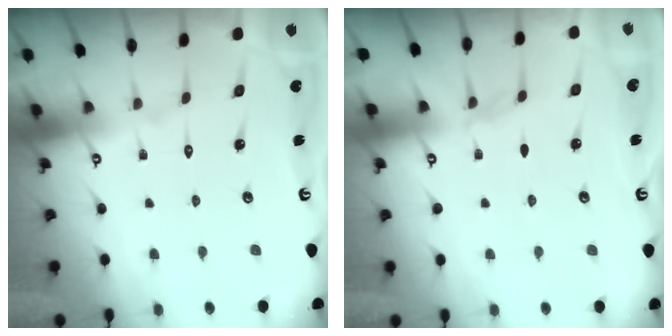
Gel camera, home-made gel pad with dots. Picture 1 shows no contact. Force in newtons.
{"total": 2.1, "press": 2.0, "slide": 0.4}